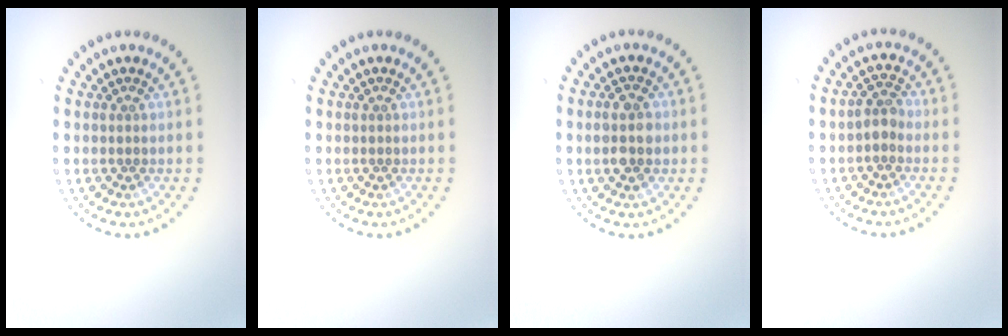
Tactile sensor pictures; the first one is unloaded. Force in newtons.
{"total": 0.0}
{"total": 2.7, "press": 2.7, "slide": 0.1}
{"total": 1.6, "press": 1.5, "slide": 0.6}